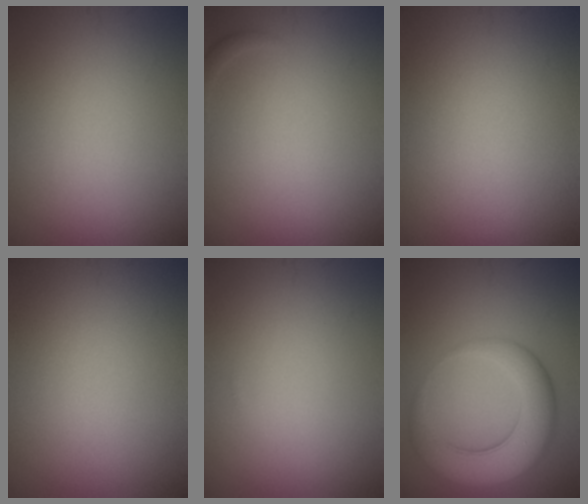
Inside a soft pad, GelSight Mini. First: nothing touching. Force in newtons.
{"total": 0.5, "press": 0.5, "slide": 0.1}
{"total": 0.0}
{"total": 0.0}
{"total": 0.0}
{"total": 7.1, "press": 7.1, "slide": 0.2}